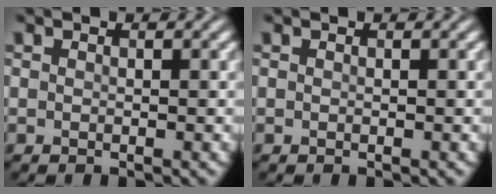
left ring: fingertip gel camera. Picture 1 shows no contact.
{"total": 0.0}